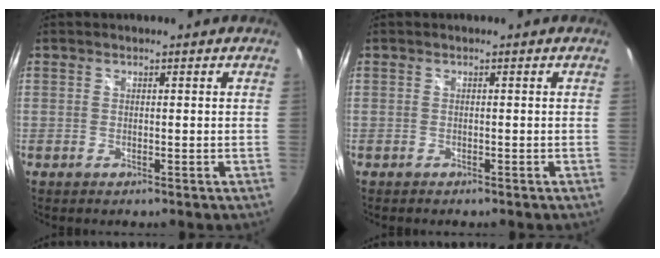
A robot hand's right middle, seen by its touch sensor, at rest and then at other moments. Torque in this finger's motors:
{"motor_torque": [-0.48, 0.06, 0.06, -0.01]}